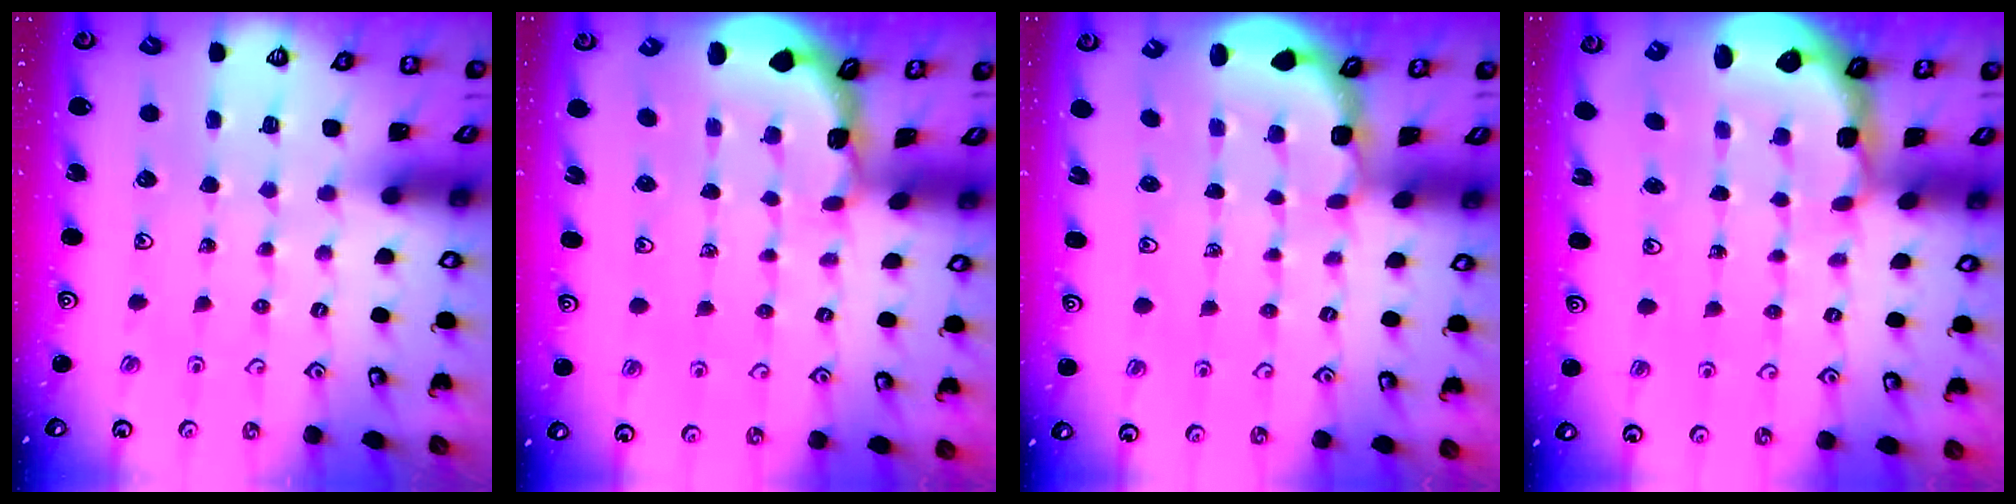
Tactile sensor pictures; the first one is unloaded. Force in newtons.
{"total": 1.5, "press": 1.5, "slide": 0.1}
{"total": 1.8, "press": 1.5, "slide": 1.1}
{"total": 2.4, "press": 1.7, "slide": 1.7}